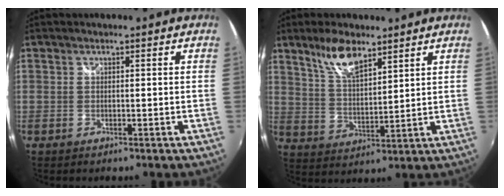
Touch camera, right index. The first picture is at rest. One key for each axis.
{"total": 8.5, "fx": 5.9, "fy": 2.9, "fz": 5.3, "tx": -0.099, "ty": 0.006, "tz": 0.118}